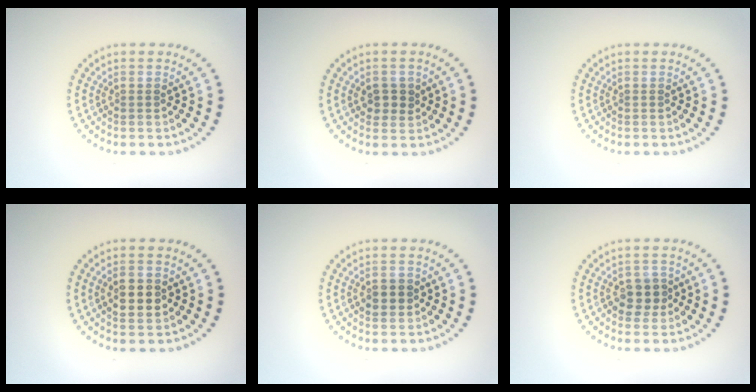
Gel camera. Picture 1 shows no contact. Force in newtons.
{"total": 2.0, "press": 2.0, "slide": 0.5}
{"total": 0.0}
{"total": 2.7, "press": 2.7, "slide": 0.2}
{"total": 2.1, "press": 2.1, "slide": 0.5}
{"total": 2.3, "press": 2.2, "slide": 0.7}